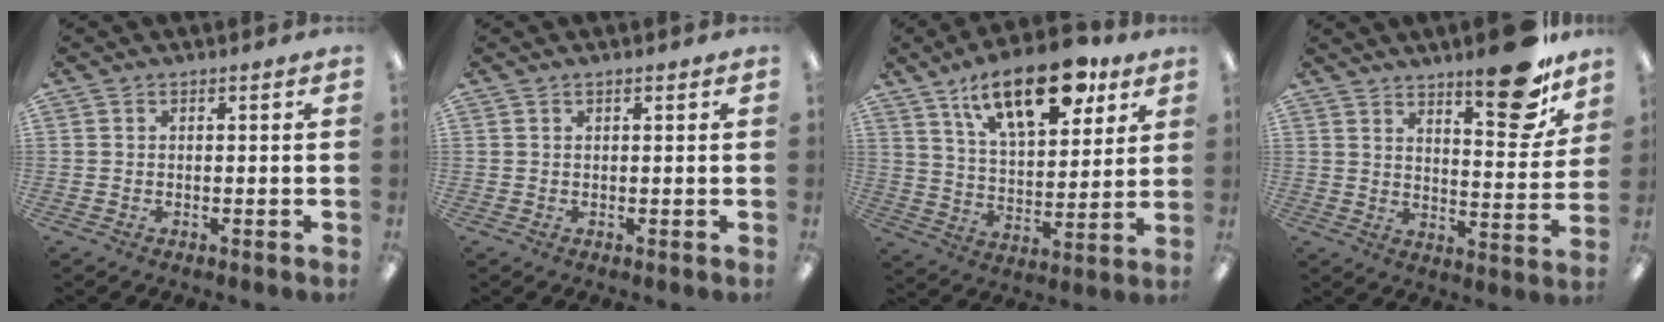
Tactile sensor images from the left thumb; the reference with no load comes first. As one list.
[{"total": 0.7, "force": [0.4, 0.2, 0.4], "torque": [-0.010, 0.002, 0.008]}, {"total": 19.5, "force": [12.1, 8.6, 12.6], "torque": [-0.191, -0.053, 0.200]}, {"total": 11.4, "force": [8.4, 3.6, 6.8], "torque": [-0.065, -0.060, 0.136]}]